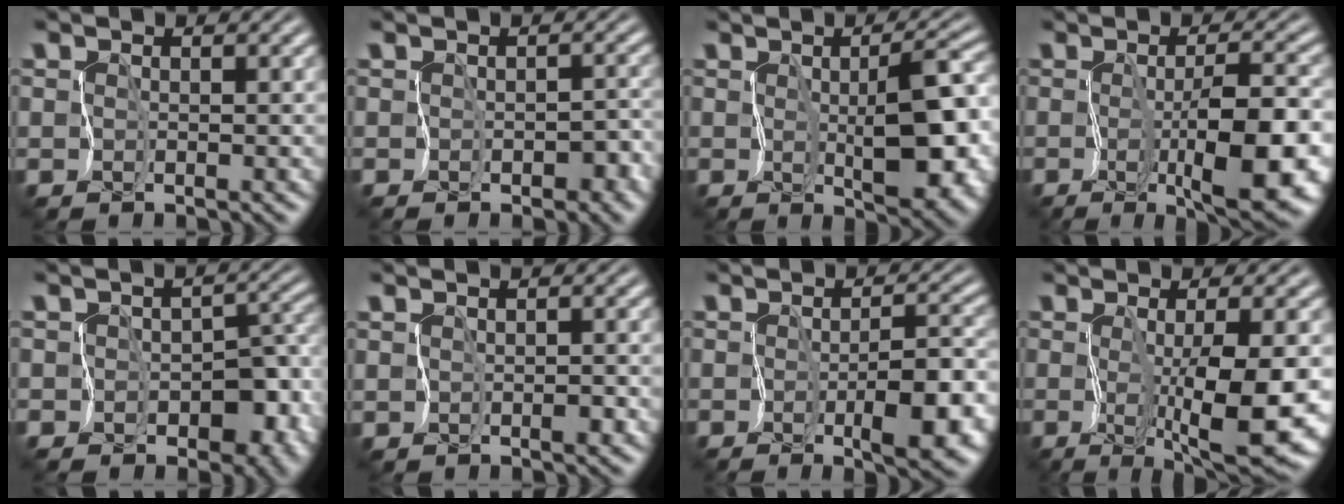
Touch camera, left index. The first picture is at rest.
{"total": 3.2, "force": [-2.0, 2.0, 1.6], "torque": [0.011, 0.013, -0.026]}
{"total": 7.8, "force": [-0.2, 3.2, 7.1], "torque": [-0.109, 0.004, -0.005]}
{"total": 7.8, "force": [-2.3, 1.7, 7.3], "torque": [-0.111, -0.004, -0.038]}
{"total": 10.0, "force": [-4.8, 6.8, 5.4], "torque": [-0.022, -0.007, -0.068]}
{"total": 1.5, "force": [0.1, 1.0, 1.1], "torque": [-0.002, 0.004, 0.015]}
{"total": 5.2, "force": [-2.0, 1.7, 4.5], "torque": [-0.063, -0.001, -0.031]}
{"total": 8.2, "force": [-1.4, 1.3, 8.0], "torque": [-0.135, -0.010, -0.020]}